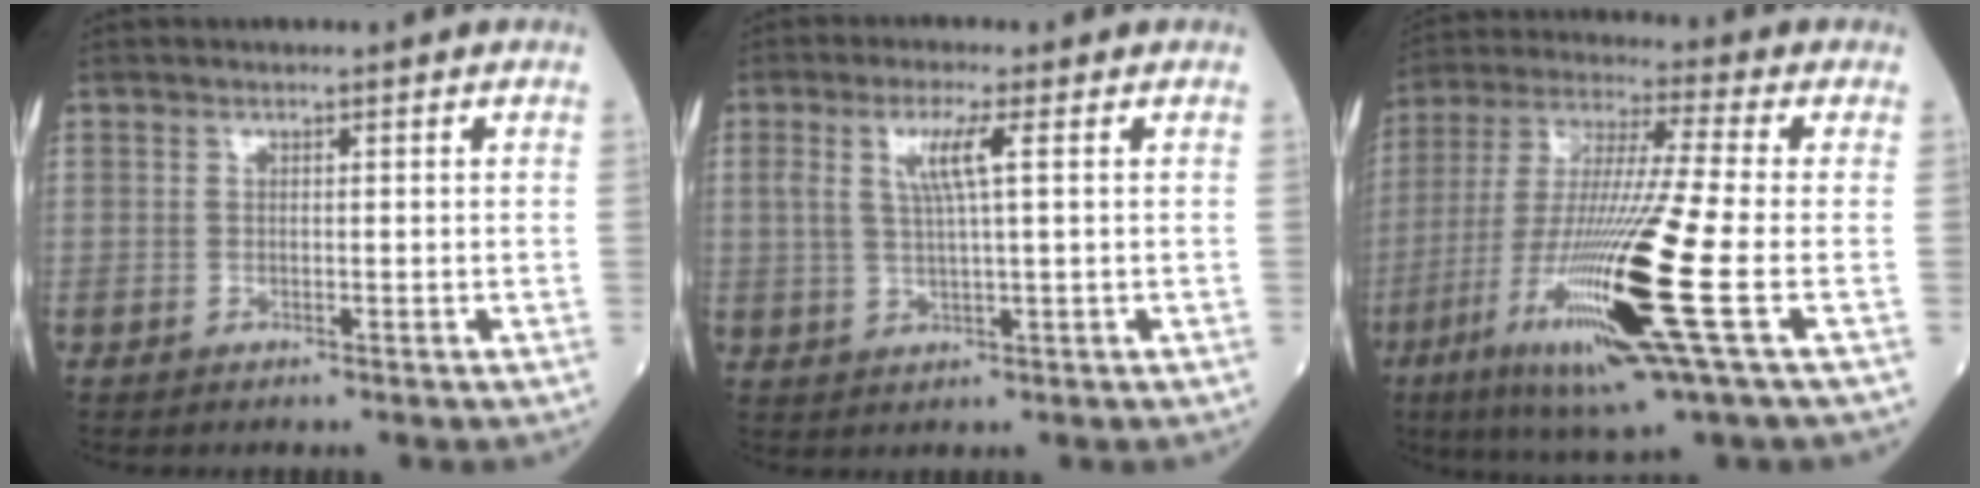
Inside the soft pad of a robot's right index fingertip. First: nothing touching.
{"total": 5.0, "force": [1.5, 0.1, 4.7], "torque": [-0.099, 0.005, 0.034]}
{"total": 20.0, "force": [-6.6, -0.4, 18.8], "torque": [-0.394, -0.039, -0.130]}